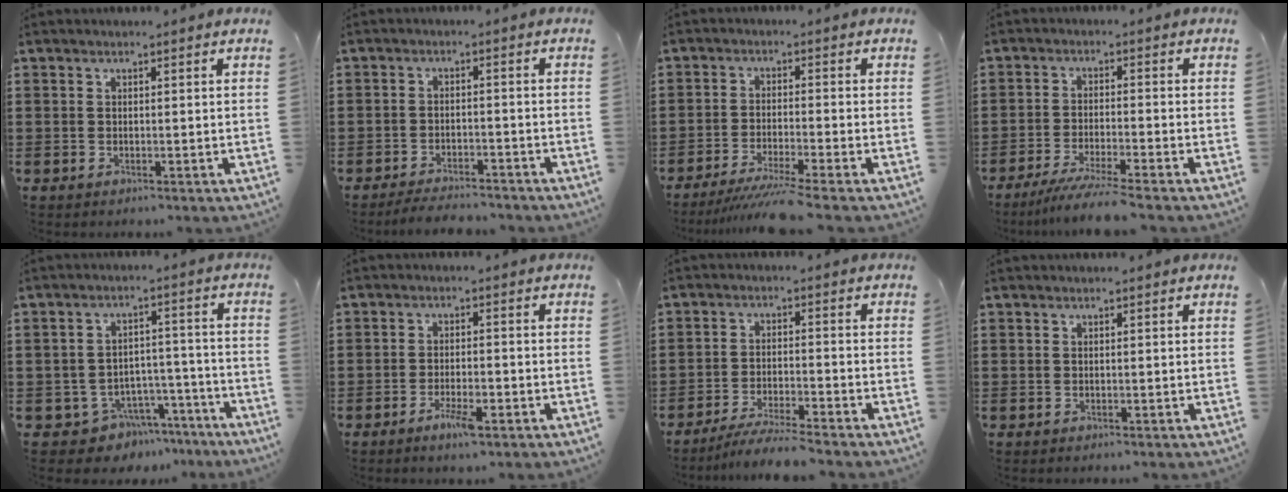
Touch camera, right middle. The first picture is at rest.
{"total": 3.2, "force": [-3.2, 0.2, 0.4], "torque": [-0.011, 0.000, -0.065]}
{"total": 5.2, "force": [-4.3, -0.7, 2.8], "torque": [-0.052, -0.021, -0.081]}
{"total": 4.7, "force": [-4.1, -0.5, 2.3], "torque": [-0.052, -0.022, -0.078]}
{"total": 5.4, "force": [-4.6, 2.6, 1.0], "torque": [-0.023, 0.022, -0.089]}
{"total": 3.8, "force": [-2.3, 1.0, 2.8], "torque": [-0.050, 0.002, -0.043]}
{"total": 4.7, "force": [-4.4, -0.3, 1.6], "torque": [-0.035, -0.012, -0.086]}
{"total": 0.0}